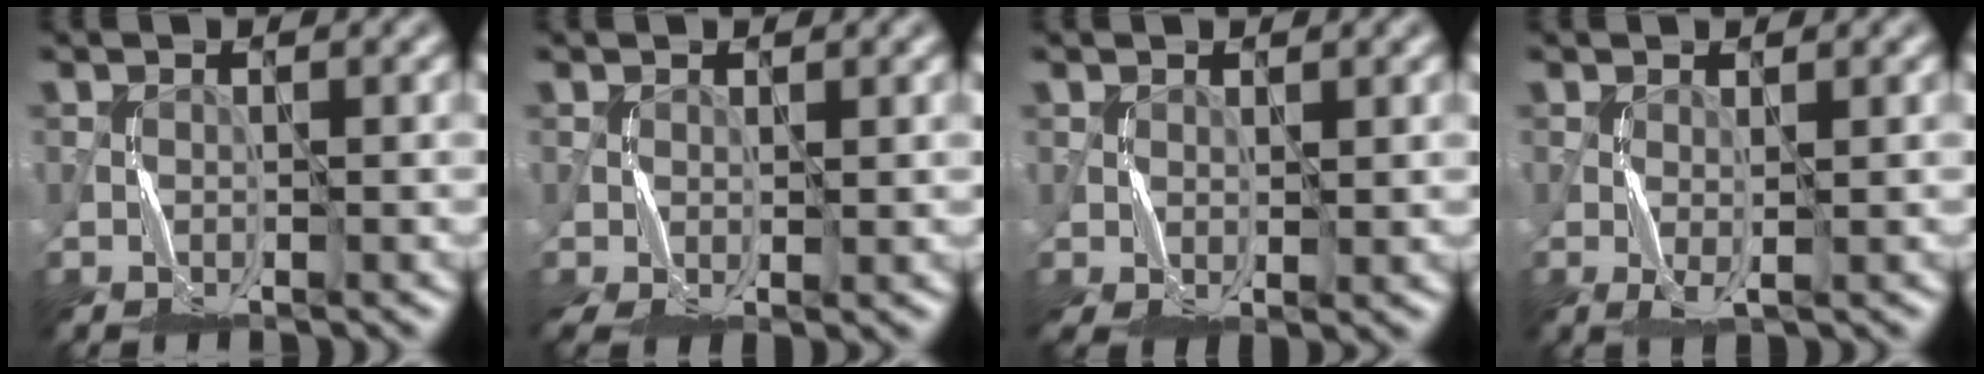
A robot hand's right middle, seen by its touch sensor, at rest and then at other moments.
{"total": 2.4, "force": [0.0, 1.1, 2.1], "torque": [-0.055, -0.001, 0.000]}
{"total": 1.8, "force": [0.6, 0.8, 1.4], "torque": [-0.038, -0.002, 0.015]}
{"total": 1.3, "force": [0.1, 0.3, 1.3], "torque": [-0.032, -0.003, 0.004]}